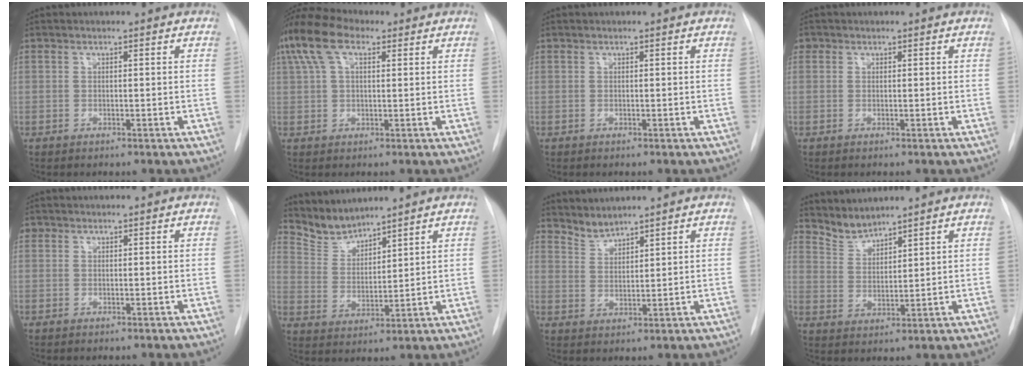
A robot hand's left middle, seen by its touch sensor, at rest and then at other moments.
{"total": 8.4, "force": [4.2, 3.7, 6.3], "torque": [-0.146, 0.036, 0.079]}
{"total": 0.0}
{"total": 1.0, "force": [0.4, 0.8, 0.1], "torque": [0.006, 0.007, 0.004]}
{"total": 0.8, "force": [0.4, 0.7, 0.1], "torque": [0.006, 0.007, 0.004]}
{"total": 5.7, "force": [5.7, 0.6, 0.0], "torque": [-0.010, -0.001, 0.126]}
{"total": 3.0, "force": [2.9, 0.0, -0.3], "torque": [0.004, -0.001, 0.064]}
{"total": 4.0, "force": [4.0, 0.2, -0.3], "torque": [0.000, 0.000, 0.089]}